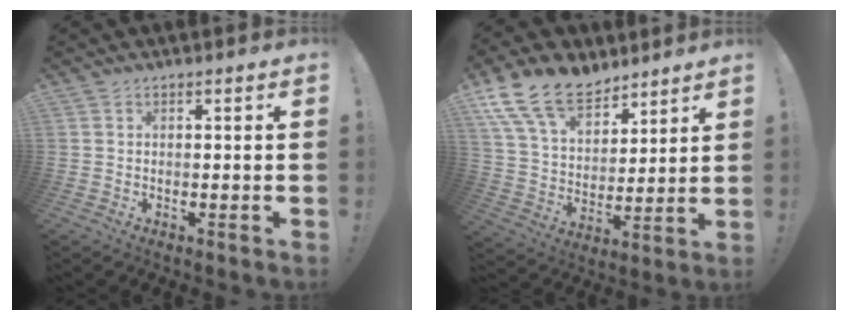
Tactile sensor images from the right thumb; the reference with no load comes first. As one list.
[{"total": 17.1, "force": [11.9, 9.6, 7.6], "torque": [-0.146, -0.076, 0.225]}]